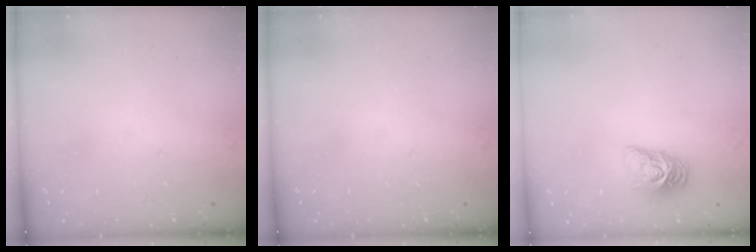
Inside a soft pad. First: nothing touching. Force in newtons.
{"total": 0.0}
{"total": 9.4, "press": 9.4, "slide": 0.6}